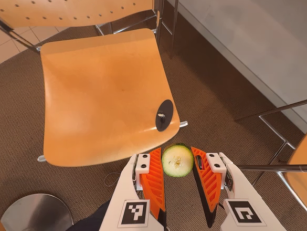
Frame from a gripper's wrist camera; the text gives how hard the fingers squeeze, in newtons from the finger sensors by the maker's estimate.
{"total": 9.0, "left": 8.8, "right": 9.2}